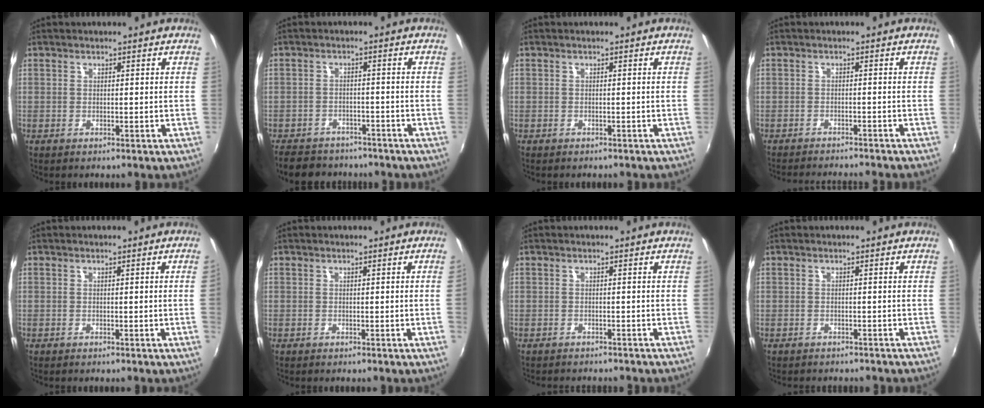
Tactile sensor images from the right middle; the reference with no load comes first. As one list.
[{"total": 11.4, "force": [-9.4, 5.1, 3.7], "torque": [-0.098, -0.002, -0.139]}, {"total": 0.9, "force": [-0.8, 0.2, 0.2], "torque": [-0.009, -0.002, -0.011]}, {"total": 7.8, "force": [-7.2, 0.1, 2.9], "torque": [-0.067, -0.012, -0.108]}, {"total": 1.4, "force": [0.0, -0.9, 1.1], "torque": [-0.008, -0.011, 0.002]}, {"total": 1.0, "force": [0.1, -0.7, 0.8], "torque": [-0.005, -0.008, 0.003]}, {"total": 2.8, "force": [-2.6, 0.4, 0.8], "torque": [-0.024, -0.012, -0.039]}, {"total": 1.8, "force": [-1.7, 0.6, 0.4], "torque": [-0.016, -0.007, -0.026]}]